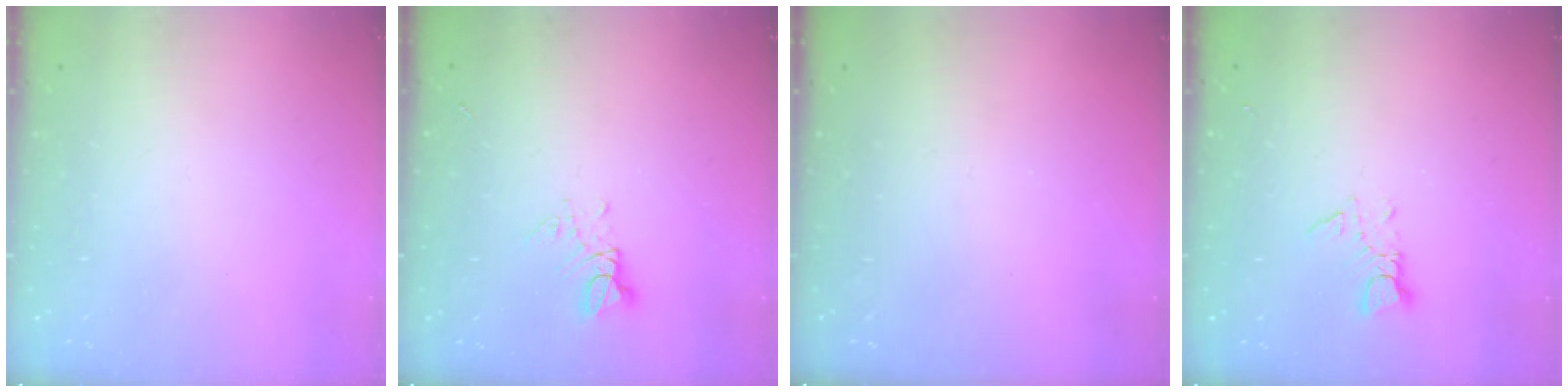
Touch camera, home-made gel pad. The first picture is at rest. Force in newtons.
{"total": 3.6, "press": 3.6, "slide": 0.1}
{"total": 0.0}
{"total": 3.0, "press": 3.0, "slide": 0.3}